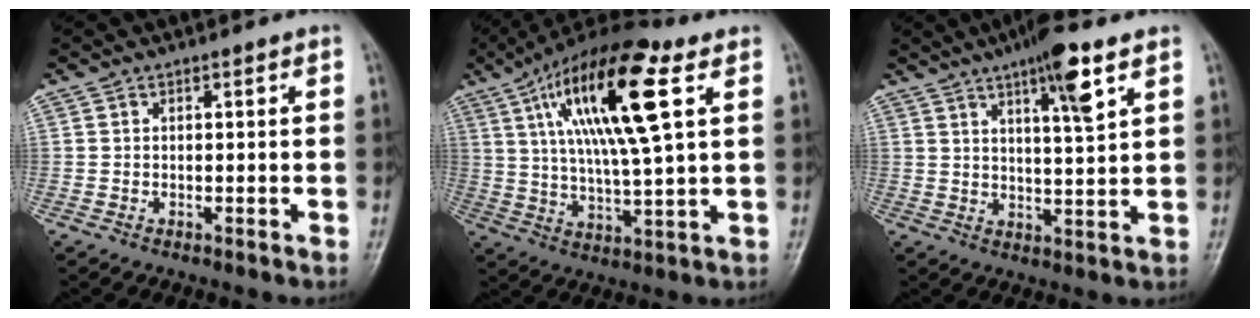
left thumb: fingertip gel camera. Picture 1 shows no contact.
{"total": 20.3, "force": [7.5, 5.2, 18.2], "torque": [-0.325, -0.005, 0.125]}
{"total": 9.6, "force": [5.2, 1.4, 7.9], "torque": [-0.123, -0.023, 0.082]}